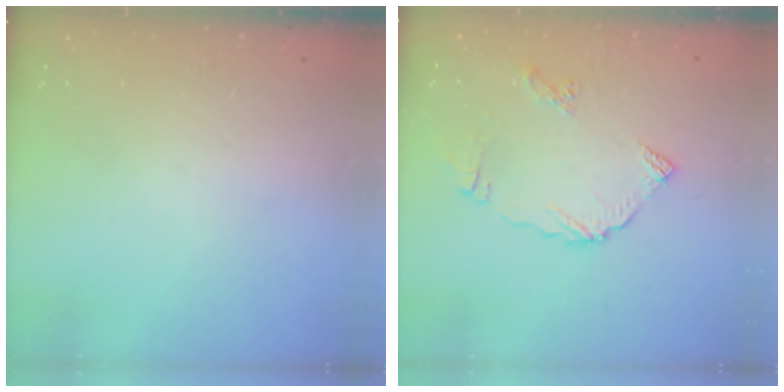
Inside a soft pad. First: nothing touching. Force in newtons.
{"total": 9.9, "press": 9.9, "slide": 1.3}